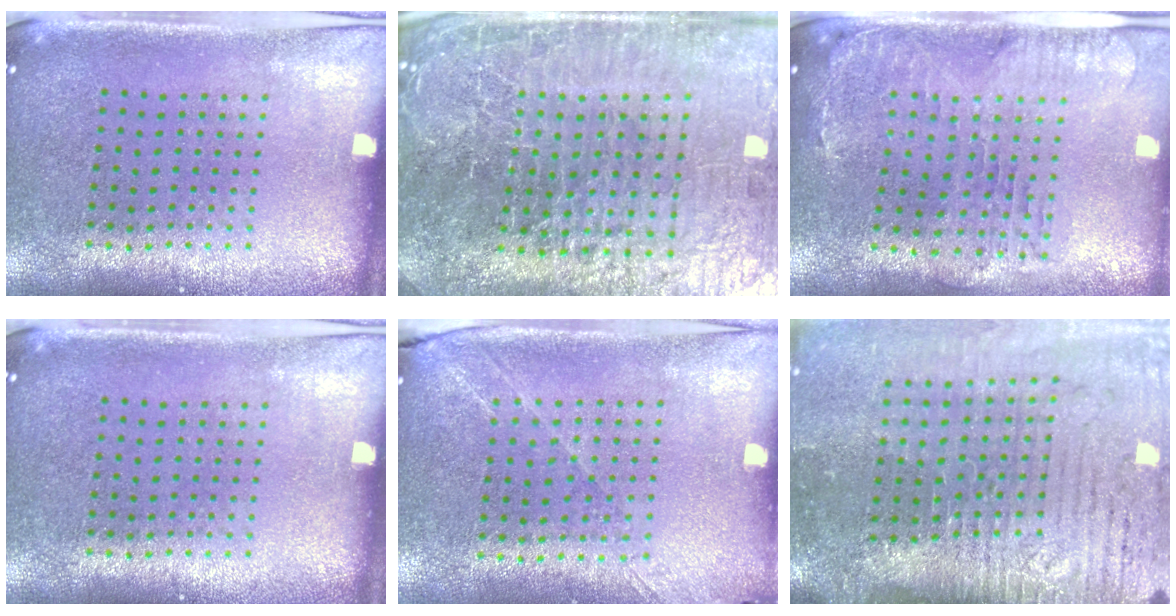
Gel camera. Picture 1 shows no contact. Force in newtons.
{"total": 7.8, "press": 6.7, "slide": 3.9}
{"total": 0.6, "press": 0.5, "slide": 0.3}
{"total": 0.0}
{"total": 1.3, "press": 1.2, "slide": 0.5}
{"total": 4.9, "press": 4.1, "slide": 2.7}